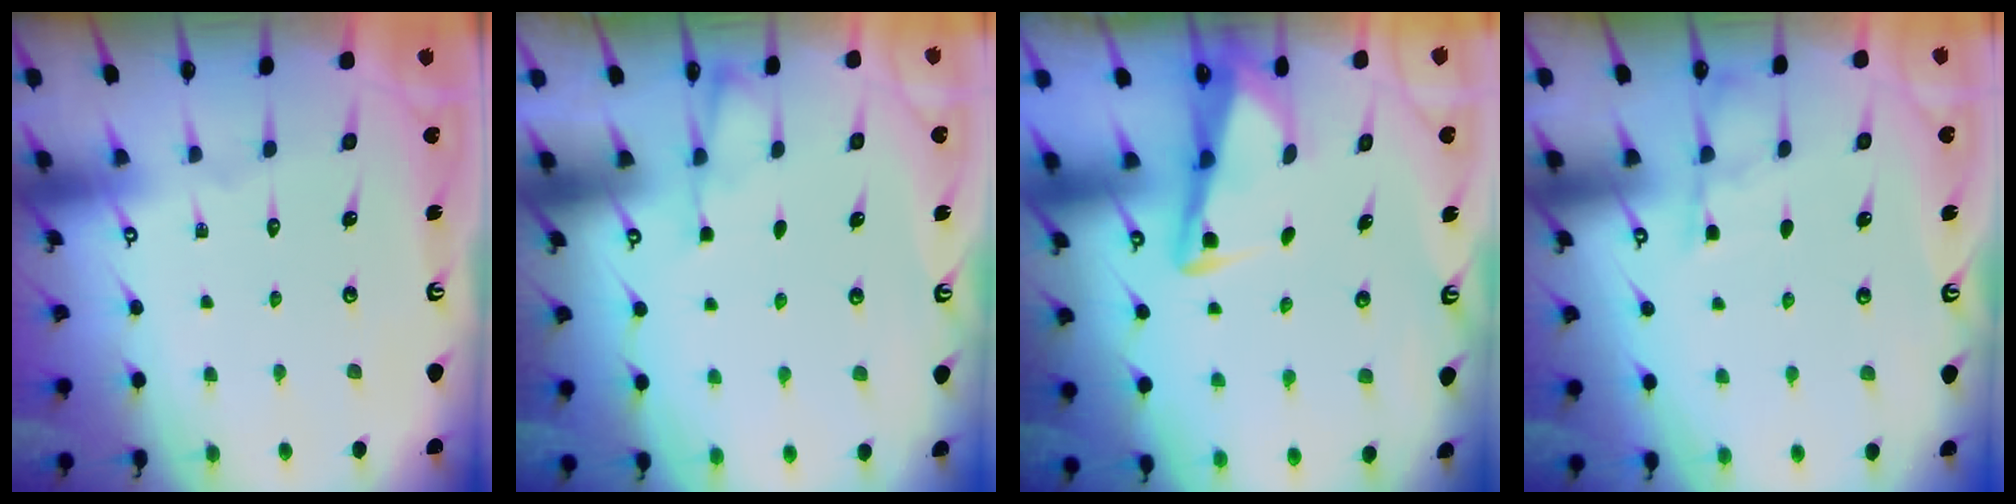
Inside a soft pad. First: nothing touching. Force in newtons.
{"total": 3.7, "press": 3.7, "slide": 0.5}
{"total": 3.3, "press": 3.3, "slide": 0.3}
{"total": 4.3, "press": 4.2, "slide": 0.7}